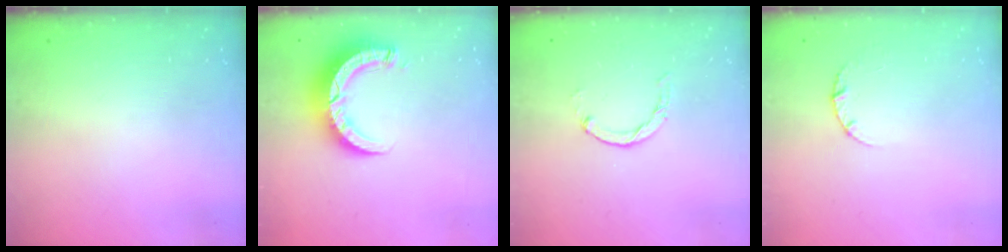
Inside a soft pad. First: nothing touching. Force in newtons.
{"total": 8.8, "press": 8.8, "slide": 0.8}
{"total": 0.7, "press": 0.7, "slide": 0.2}
{"total": 2.5, "press": 2.5, "slide": 0.3}